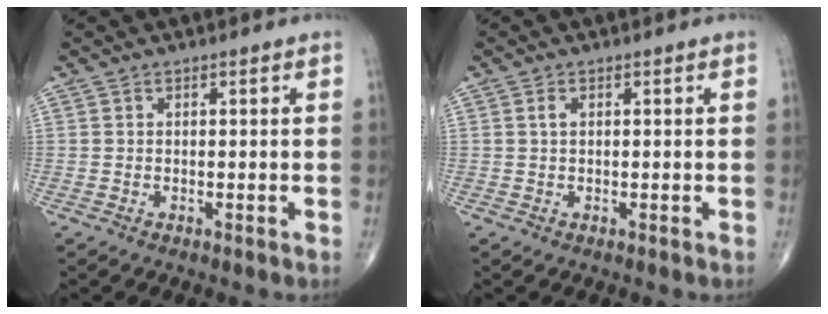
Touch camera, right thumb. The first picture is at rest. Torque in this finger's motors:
{"motor_torque": [0.00, 0.64, 0.16, 0.09, -0.01]}